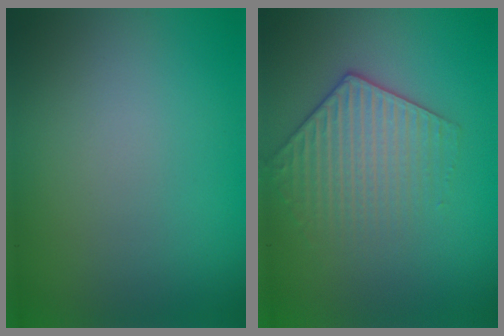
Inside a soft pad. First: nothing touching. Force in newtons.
{"total": 3.5, "press": 3.3, "slide": 1.2}